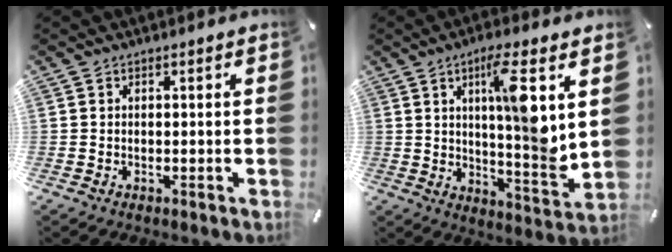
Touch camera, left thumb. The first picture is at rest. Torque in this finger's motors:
{"motor_torque": [2.34, 2.67, 0.46, -0.23, 0.27]}